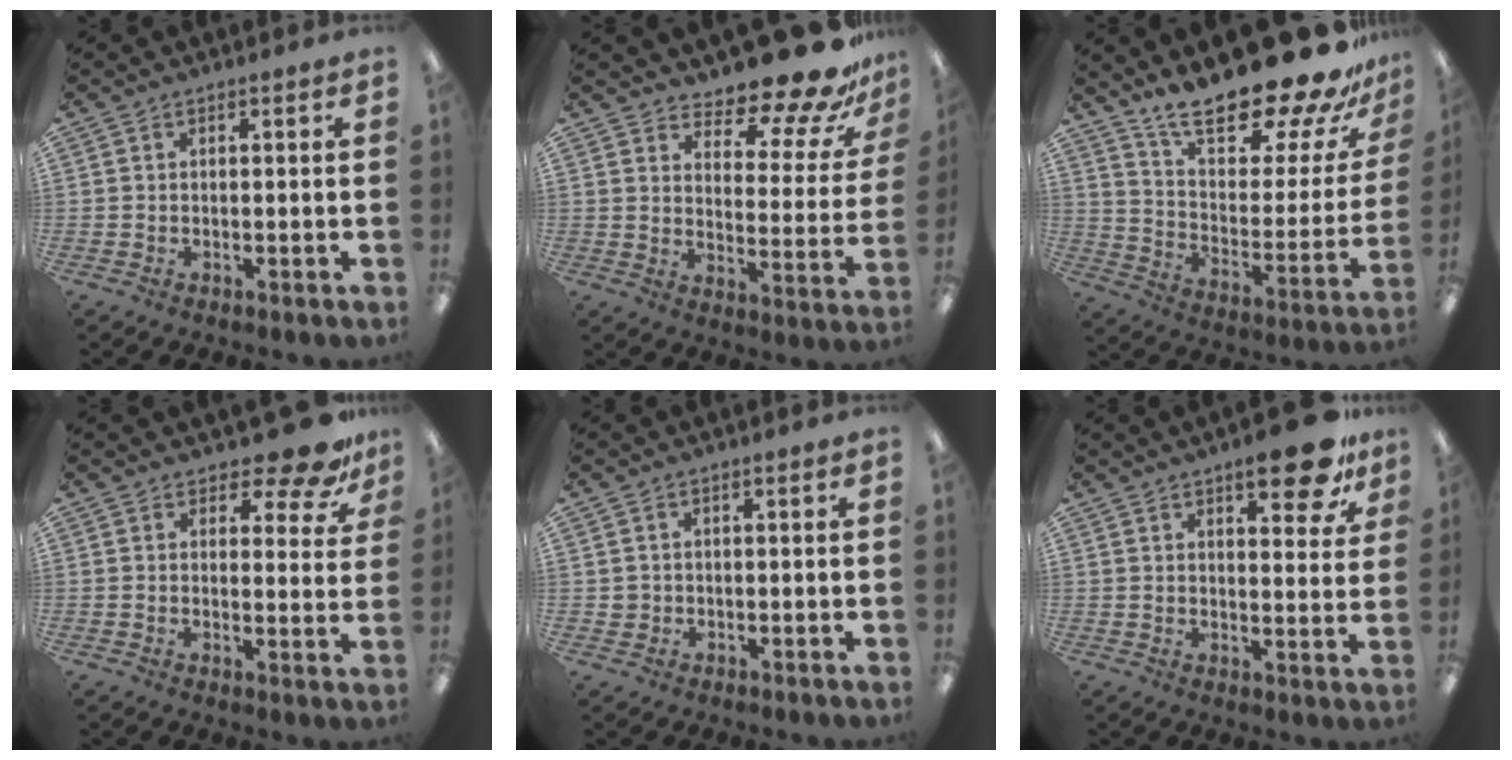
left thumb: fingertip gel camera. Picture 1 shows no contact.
{"total": 14.6, "force": [12.2, 4.2, 6.7], "torque": [-0.086, -0.106, 0.201]}
{"total": 24.4, "force": [19.5, 6.9, 12.9], "torque": [-0.183, -0.145, 0.324]}
{"total": 8.8, "force": [7.0, 3.0, 4.4], "torque": [-0.050, -0.049, 0.122]}
{"total": 1.5, "force": [0.3, 1.4, 0.2], "torque": [-0.006, 0.004, 0.004]}
{"total": 12.3, "force": [8.2, 4.2, 8.1], "torque": [-0.093, -0.048, 0.133]}